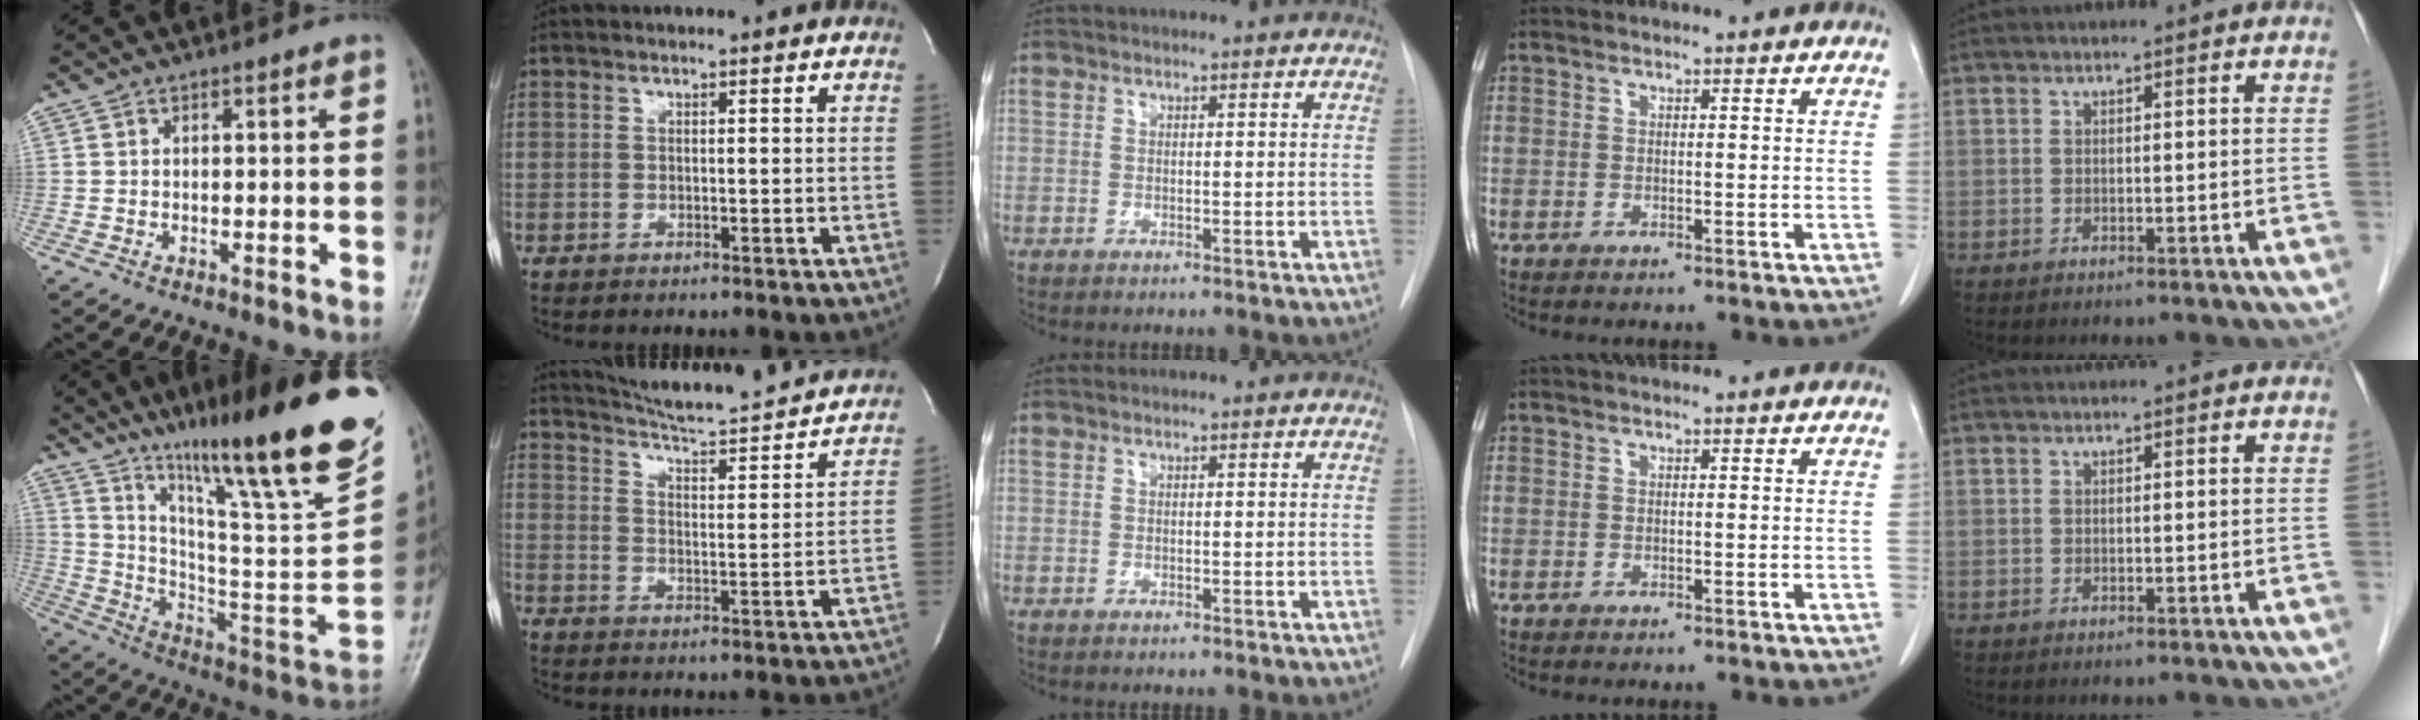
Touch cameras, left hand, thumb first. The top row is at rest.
{"thumb": {"total": 31.8, "force": [21.6, 3.9, 23.0], "torque": [-0.335, -0.098, 0.341]}, "index": {"total": 19.2, "force": [18.0, 1.3, 6.4], "torque": [-0.101, -0.033, 0.240]}}